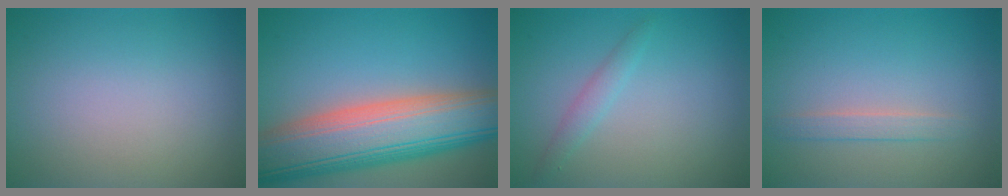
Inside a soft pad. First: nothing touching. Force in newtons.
{"total": 12.5, "press": 12.5, "slide": 0.8}
{"total": 1.4, "press": 1.4, "slide": 0.0}
{"total": 1.5, "press": 1.5, "slide": 0.1}